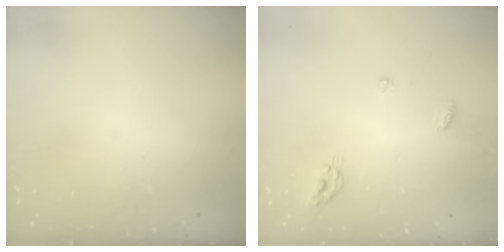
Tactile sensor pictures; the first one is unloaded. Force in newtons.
{"total": 4.9, "press": 4.8, "slide": 0.4}